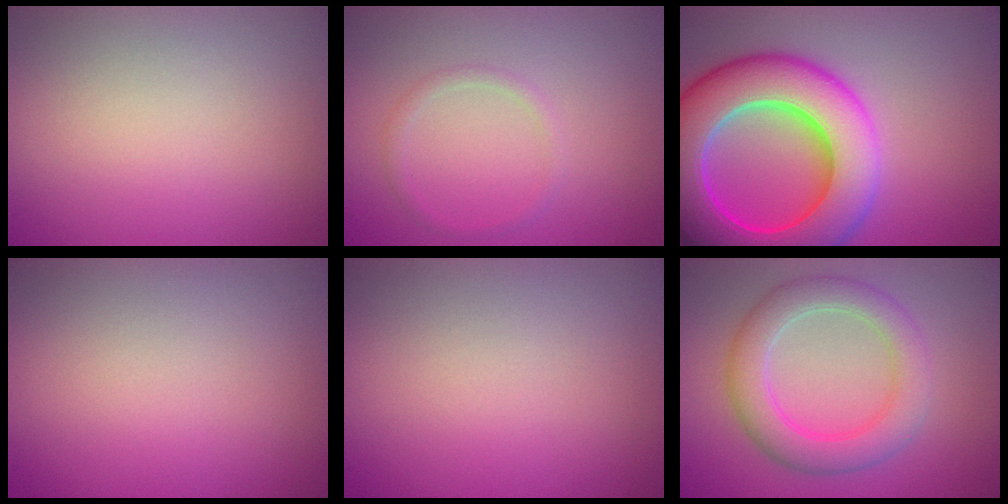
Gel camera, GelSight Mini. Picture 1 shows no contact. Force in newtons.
{"total": 1.0, "press": 1.0, "slide": 0.1}
{"total": 12.6, "press": 12.6, "slide": 0.3}
{"total": 0.0}
{"total": 0.0}
{"total": 4.6, "press": 4.6, "slide": 0.4}